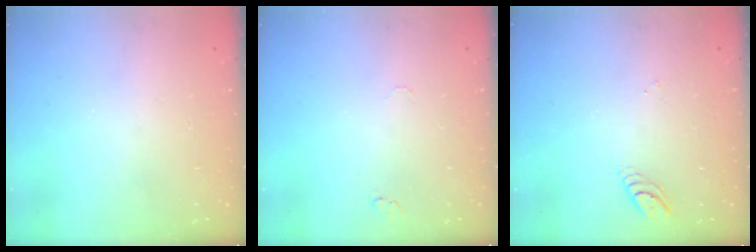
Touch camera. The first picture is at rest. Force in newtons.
{"total": 5.2, "press": 5.2, "slide": 0.5}
{"total": 4.1, "press": 4.1, "slide": 0.2}